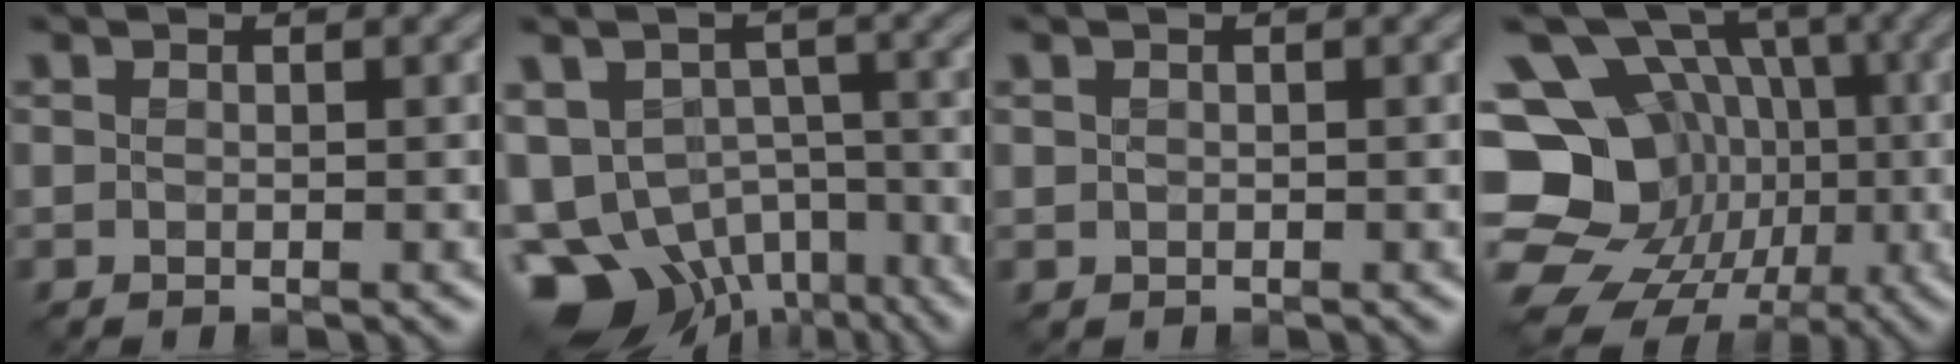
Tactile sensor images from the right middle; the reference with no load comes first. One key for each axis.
{"total": 12.6, "fx": -6.6, "fy": 8.6, "fz": 6.3, "tx": -0.120, "ty": -0.030, "tz": -0.097}
{"total": 0.0}
{"total": 19.2, "fx": -5.1, "fy": 16.0, "fz": 9.3, "tx": -0.160, "ty": 0.012, "tz": -0.111}